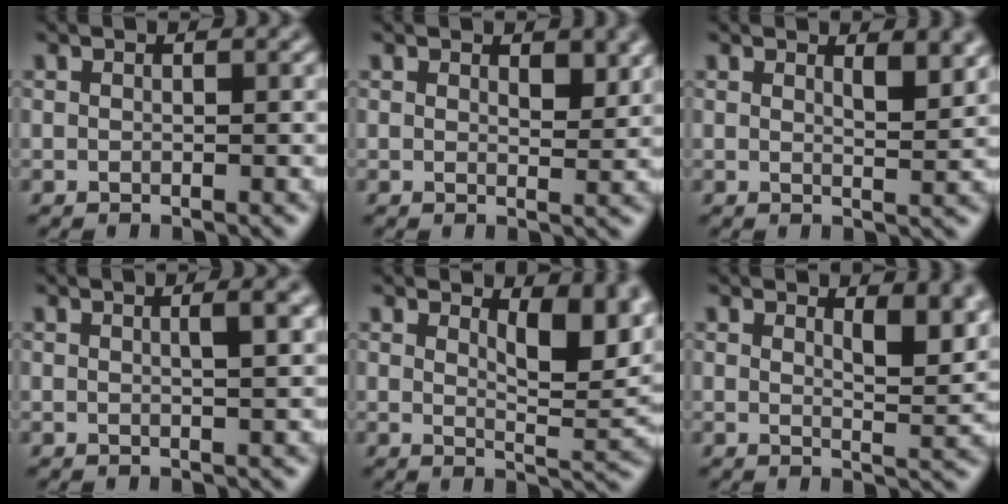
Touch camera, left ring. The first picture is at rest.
{"total": 1.8, "force": [1.0, 0.8, 1.2], "torque": [-0.015, -0.007, 0.020]}
{"total": 2.5, "force": [1.5, 0.7, 1.9], "torque": [-0.023, -0.005, 0.027]}
{"total": 2.4, "force": [0.7, 0.7, 2.1], "torque": [-0.021, 0.007, 0.004]}
{"total": 5.6, "force": [2.7, 2.1, 4.5], "torque": [-0.061, -0.007, 0.040]}
{"total": 4.3, "force": [2.2, 1.4, 3.4], "torque": [-0.046, -0.006, 0.037]}